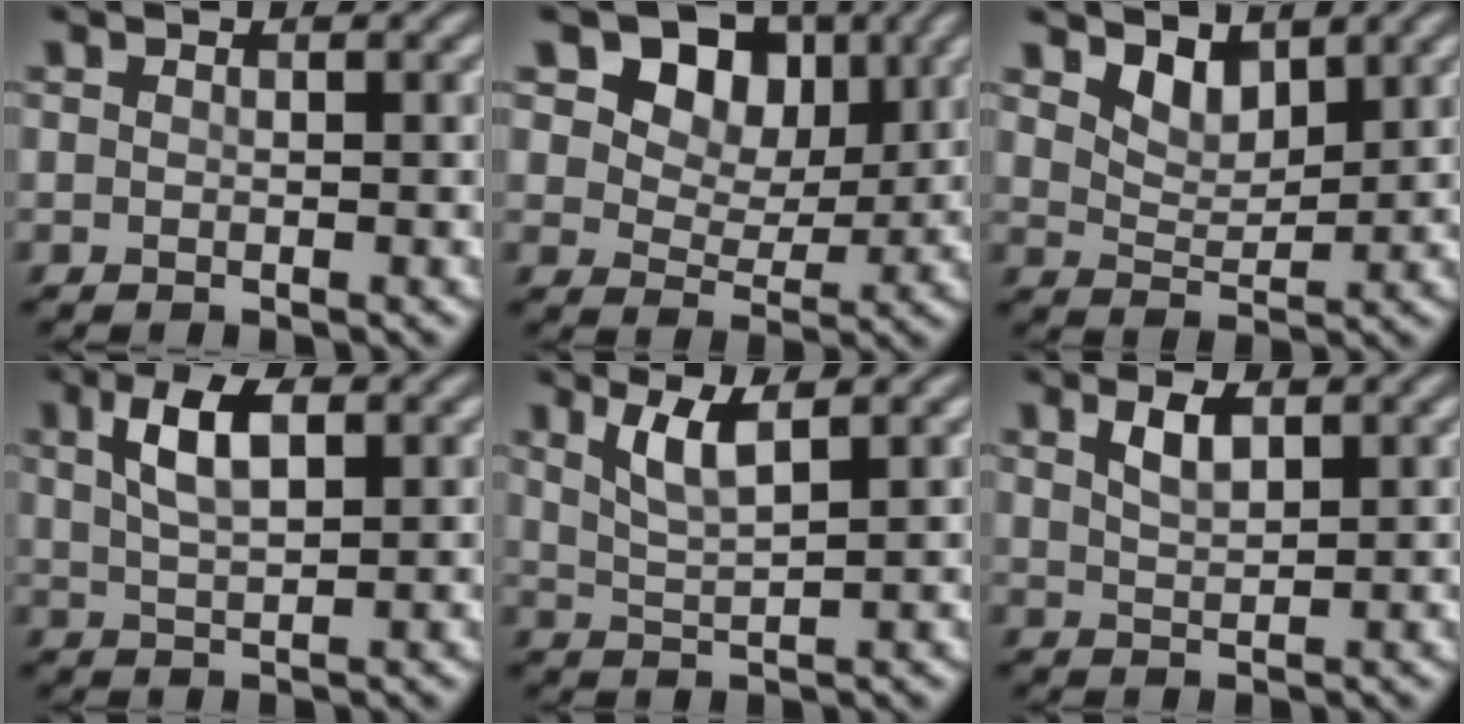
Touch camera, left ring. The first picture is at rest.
{"total": 9.6, "force": [4.6, 6.9, 4.8], "torque": [-0.092, 0.002, 0.075]}
{"total": 2.7, "force": [2.2, 1.1, 1.0], "torque": [-0.027, -0.009, 0.040]}
{"total": 4.7, "force": [1.8, 2.0, 3.8], "torque": [-0.077, 0.009, 0.033]}
{"total": 3.2, "force": [1.7, 0.7, 2.6], "torque": [-0.051, -0.003, 0.037]}
{"total": 2.4, "force": [1.3, 0.9, 1.8], "torque": [-0.037, 0.003, 0.027]}